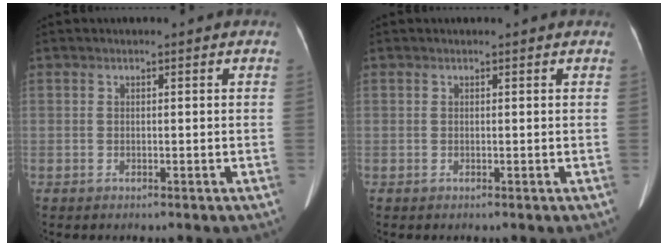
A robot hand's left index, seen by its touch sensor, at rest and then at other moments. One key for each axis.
{"total": 0.7, "fx": 0.7, "fy": 0.0, "fz": 0.1, "tx": -0.005, "ty": 0.002, "tz": 0.005}